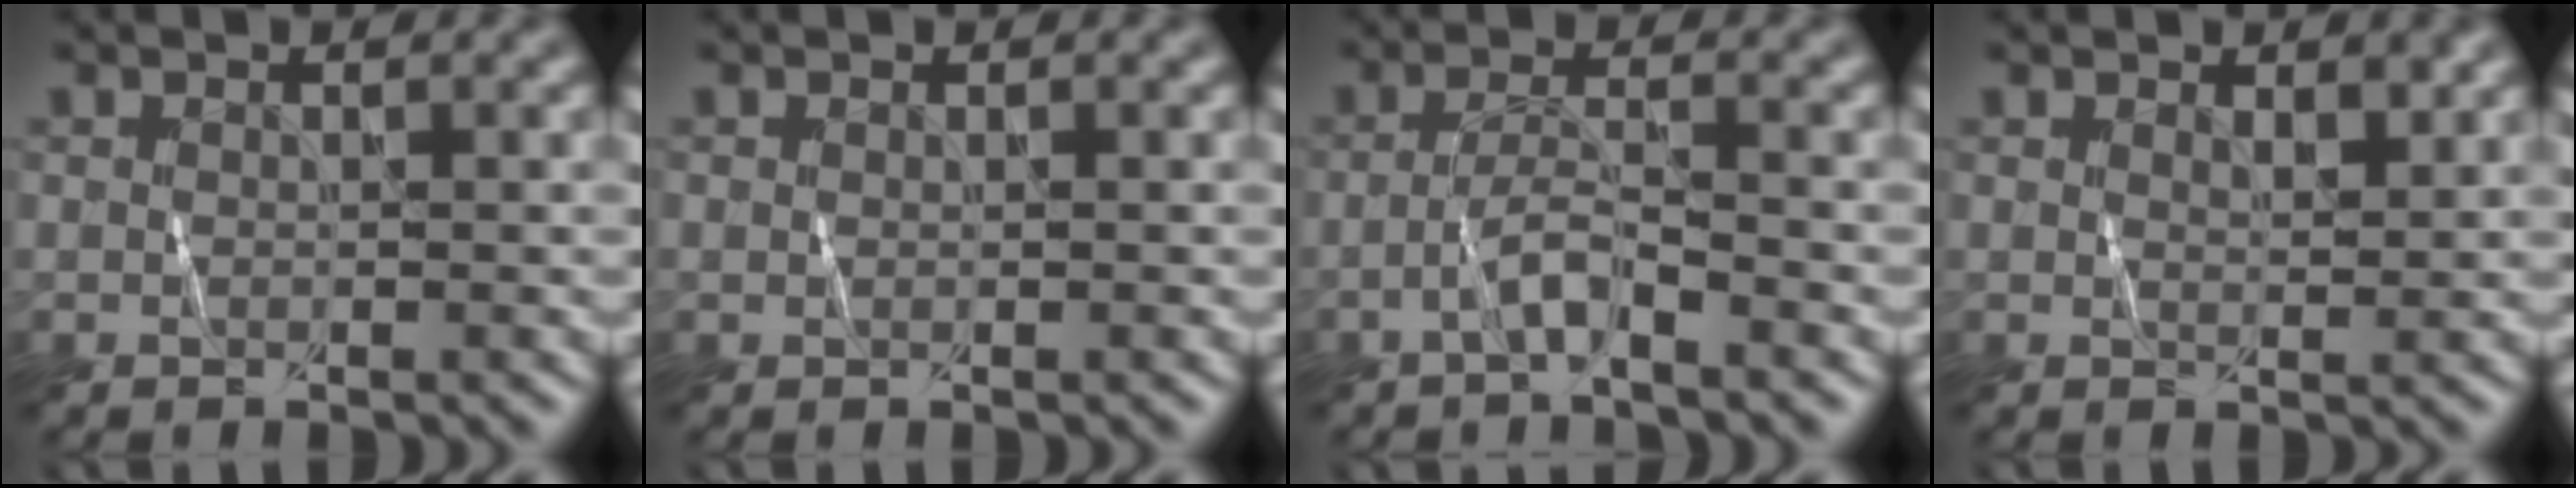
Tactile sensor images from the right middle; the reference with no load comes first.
{"total": 0.0}
{"total": 2.3, "force": [-1.4, 0.2, 1.8], "torque": [-0.032, 0.012, -0.033]}
{"total": 1.2, "force": [0.9, 0.4, 0.7], "torque": [-0.008, -0.002, 0.017]}